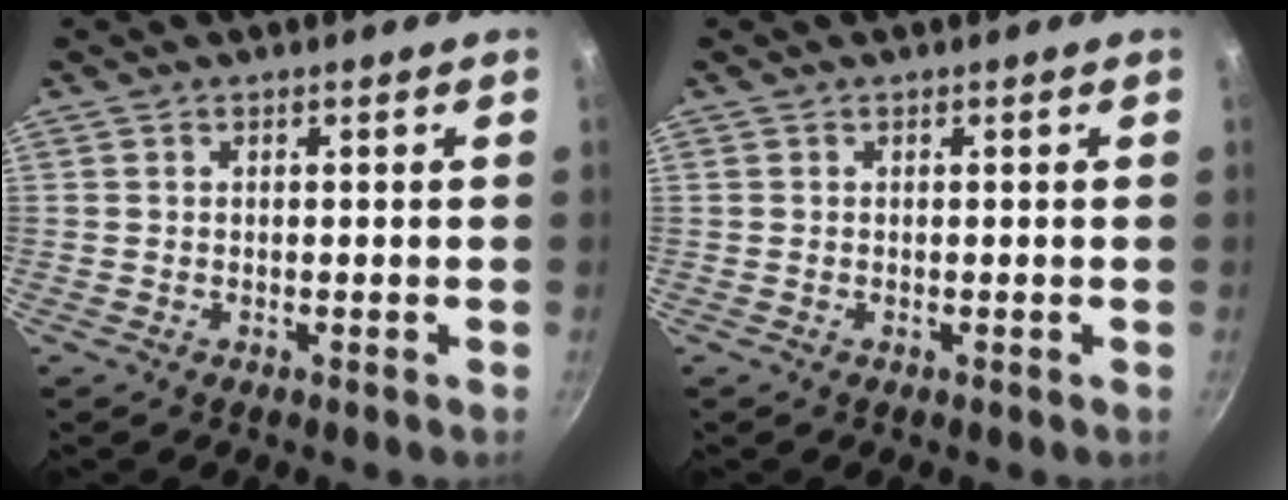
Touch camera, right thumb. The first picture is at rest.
{"total": 0.0}